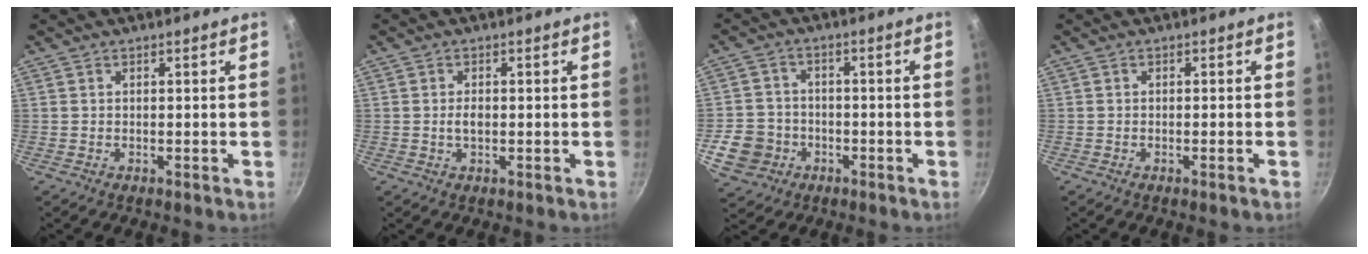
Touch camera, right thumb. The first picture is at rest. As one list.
[{"total": 2.1, "force": [-0.1, 1.2, 1.7], "torque": [-0.029, 0.005, -0.003]}, {"total": 8.5, "force": [-3.1, 7.4, 2.8], "torque": [-0.034, 0.024, -0.055]}, {"total": 1.0, "force": [-0.6, 0.0, 0.9], "torque": [-0.021, 0.007, -0.011]}]